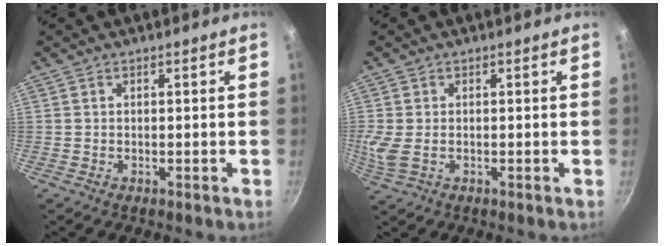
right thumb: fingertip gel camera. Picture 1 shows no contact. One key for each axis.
{"total": 4.2, "fx": -0.3, "fy": 2.5, "fz": 3.4, "tx": -0.076, "ty": -0.006, "tz": -0.005}